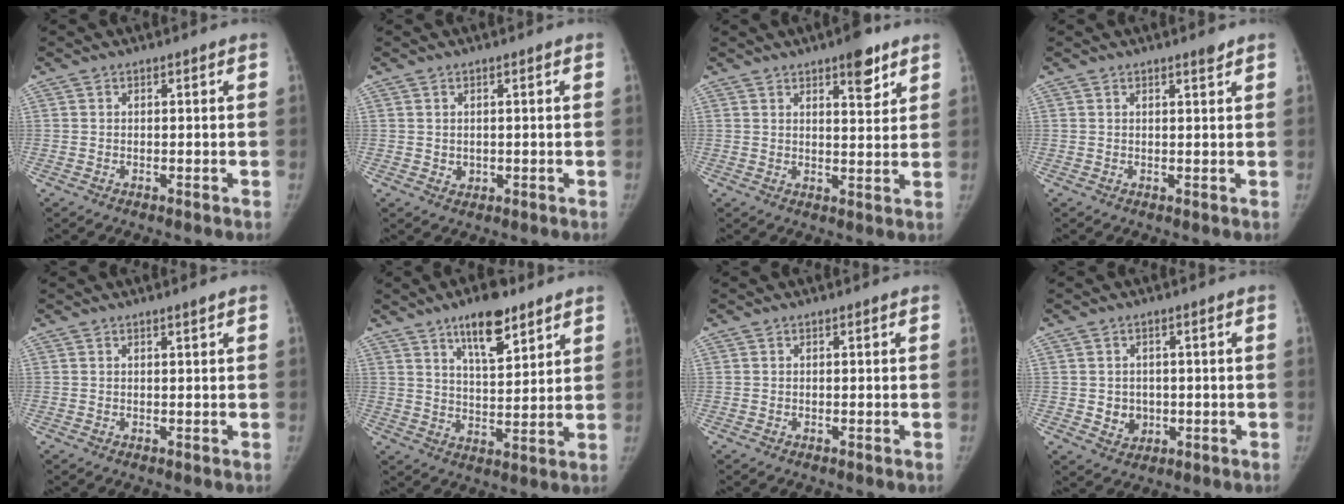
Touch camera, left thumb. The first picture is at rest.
{"total": 1.4, "force": [0.3, 1.1, 0.9], "torque": [-0.008, -0.003, 0.010]}
{"total": 6.4, "force": [4.1, 2.1, 4.4], "torque": [-0.045, -0.024, 0.055]}
{"total": 1.4, "force": [1.1, 0.0, 0.9], "torque": [-0.010, -0.009, 0.018]}
{"total": 0.9, "force": [0.6, -0.1, 0.6], "torque": [-0.013, -0.005, 0.013]}
{"total": 11.1, "force": [7.3, 4.0, 7.5], "torque": [-0.098, -0.044, 0.120]}
{"total": 0.0}
{"total": 4.1, "force": [-0.4, 3.6, 1.9], "torque": [-0.013, 0.001, 0.005]}